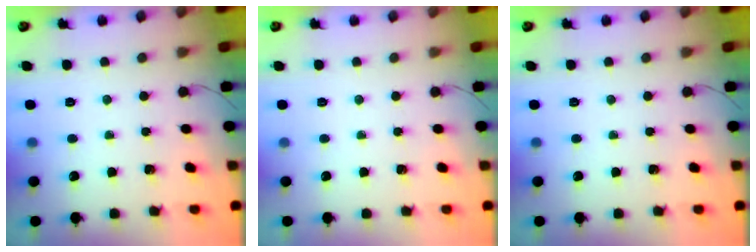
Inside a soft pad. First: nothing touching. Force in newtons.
{"total": 0.0}
{"total": 0.0}